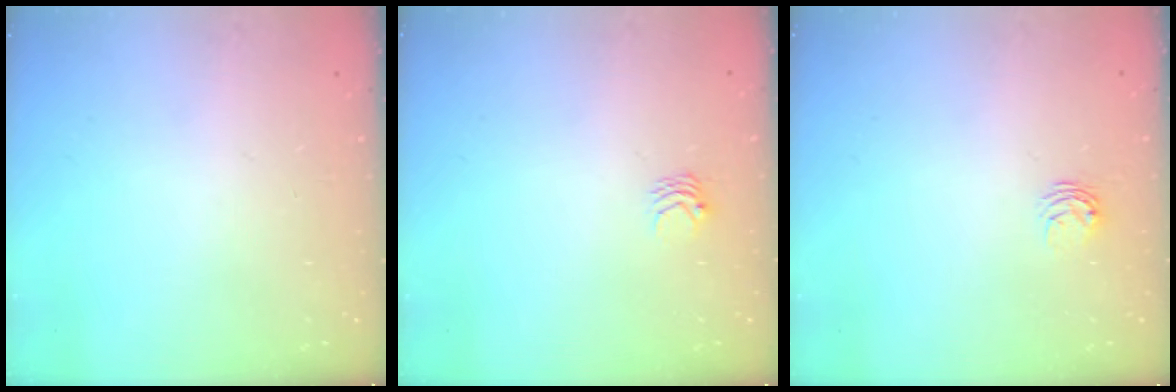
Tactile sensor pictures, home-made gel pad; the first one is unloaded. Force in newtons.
{"total": 3.0, "press": 3.0, "slide": 0.3}
{"total": 3.7, "press": 3.6, "slide": 0.4}